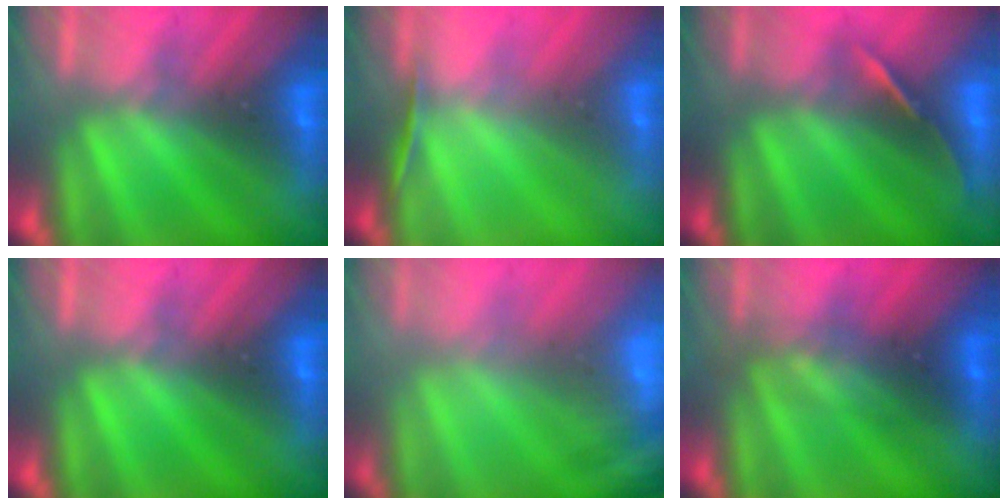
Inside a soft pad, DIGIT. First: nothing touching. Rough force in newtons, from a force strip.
{"total": 1.3}
{"total": 1.7}
{"total": 0.0}
{"total": 5.7}
{"total": 2.9}